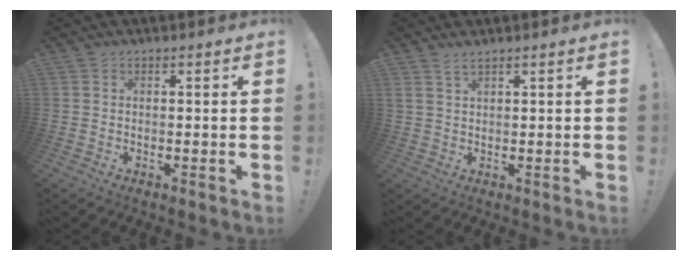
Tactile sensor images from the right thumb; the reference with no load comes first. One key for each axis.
{"total": 2.5, "fx": 1.9, "fy": 0.3, "fz": 1.6, "tx": -0.036, "ty": -0.005, "tz": 0.036}